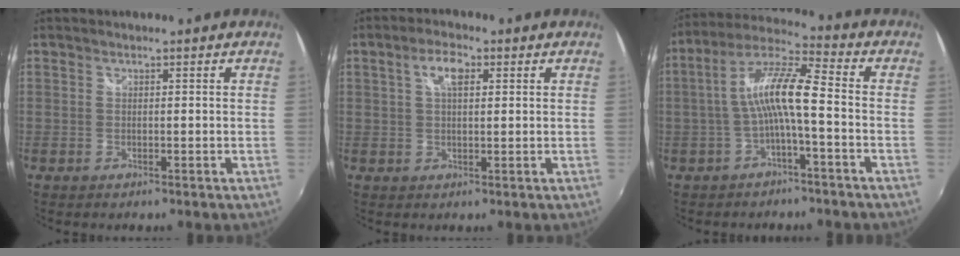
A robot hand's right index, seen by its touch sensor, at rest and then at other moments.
{"total": 4.4, "force": [1.6, 1.9, 3.7], "torque": [-0.065, 0.012, 0.029]}
{"total": 9.5, "force": [-2.2, 1.3, 9.2], "torque": [-0.197, 0.020, -0.039]}